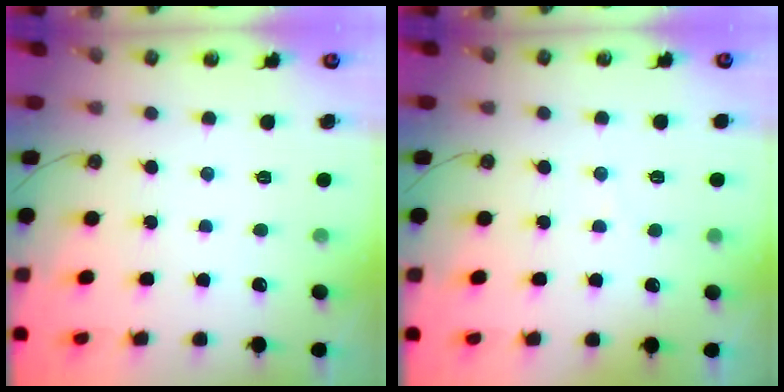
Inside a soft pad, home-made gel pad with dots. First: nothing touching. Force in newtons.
{"total": 2.9, "press": 2.7, "slide": 1.1}